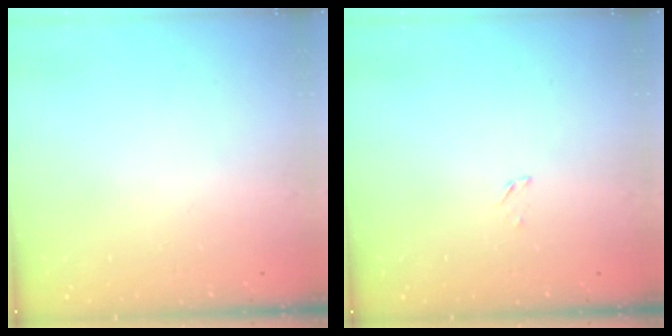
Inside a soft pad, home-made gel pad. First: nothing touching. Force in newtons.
{"total": 1.6, "press": 1.6, "slide": 0.2}